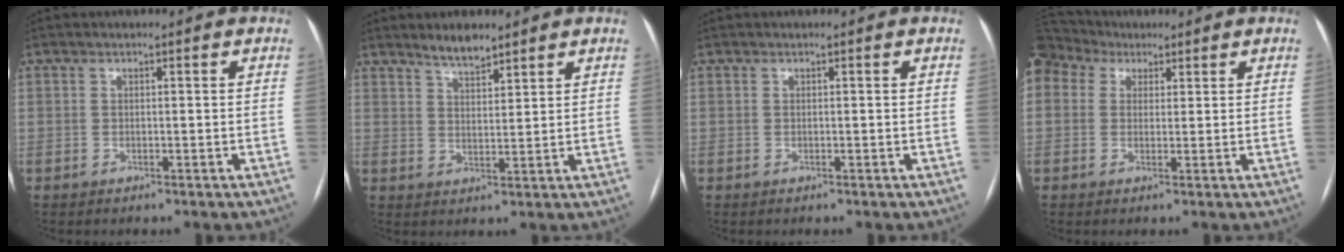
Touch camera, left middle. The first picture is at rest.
{"total": 4.2, "force": [3.7, 1.0, 1.8], "torque": [-0.039, 0.000, 0.067]}
{"total": 0.0}
{"total": 8.5, "force": [5.1, 6.1, 2.9], "torque": [-0.091, 0.051, 0.102]}